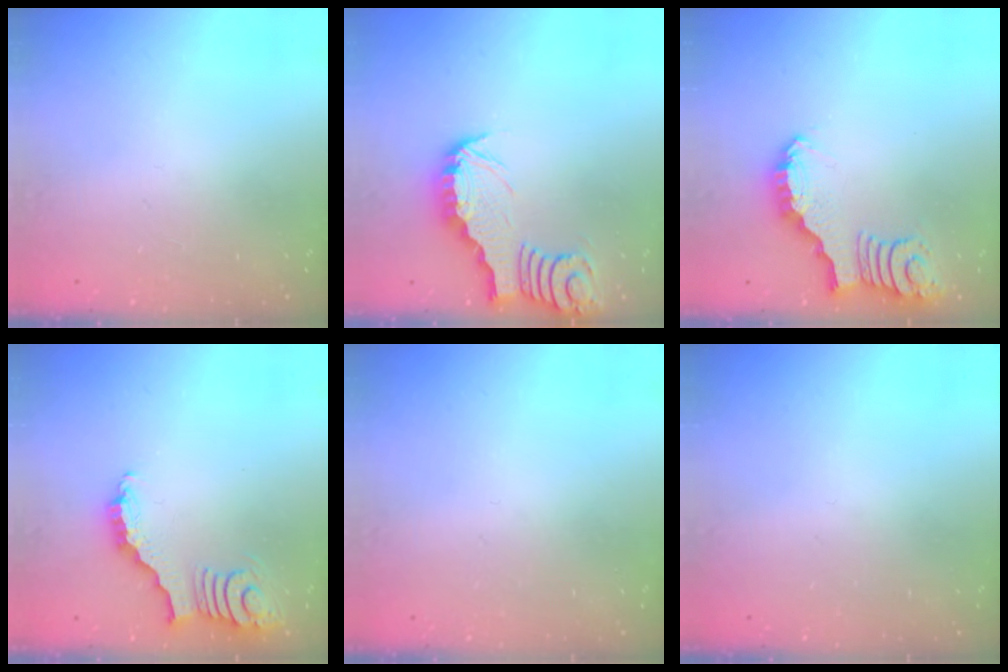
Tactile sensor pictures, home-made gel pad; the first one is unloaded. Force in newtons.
{"total": 3.1, "press": 3.1, "slide": 0.4}
{"total": 2.9, "press": 2.9, "slide": 0.1}
{"total": 3.8, "press": 3.7, "slide": 0.5}
{"total": 0.0}
{"total": 0.0}